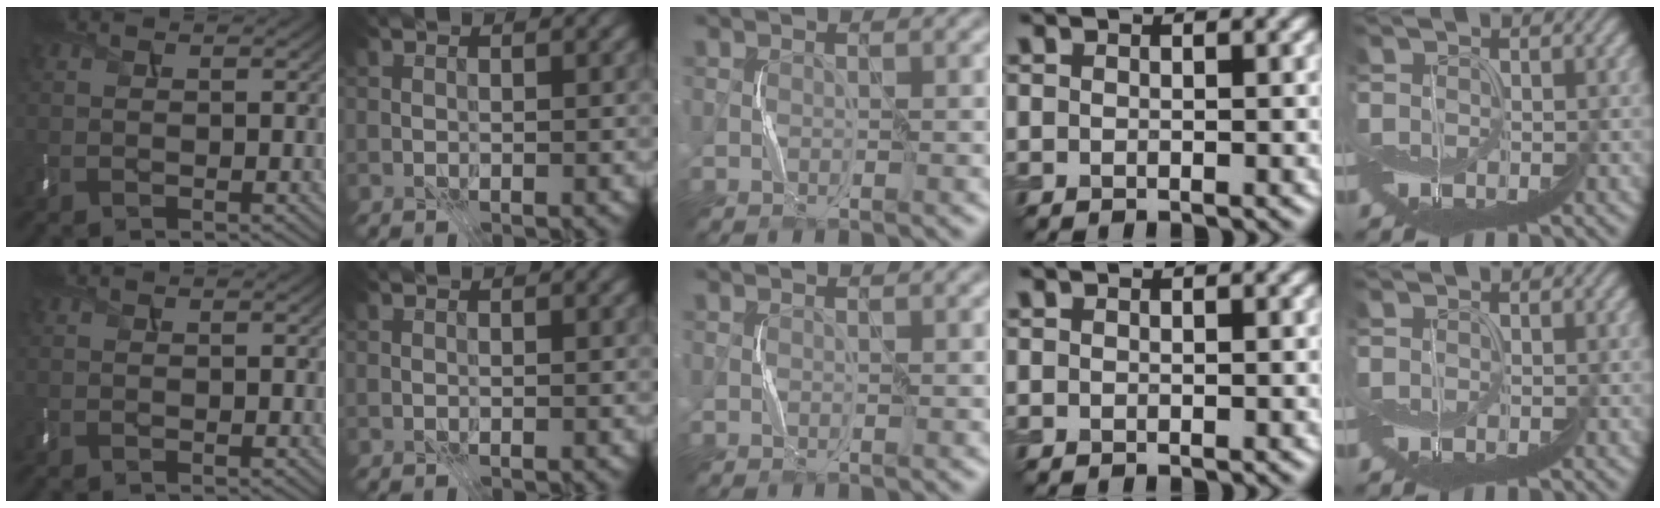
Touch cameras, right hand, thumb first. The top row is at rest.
{}